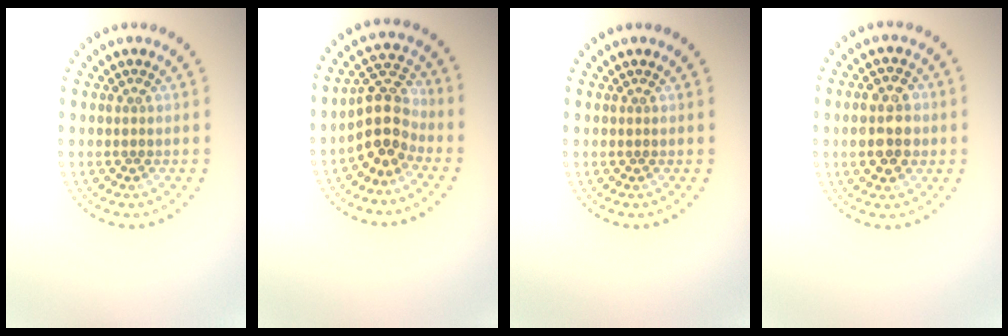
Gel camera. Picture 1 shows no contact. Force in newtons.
{"total": 4.1, "press": 3.6, "slide": 1.9}
{"total": 0.0}
{"total": 4.4, "press": 4.3, "slide": 0.4}